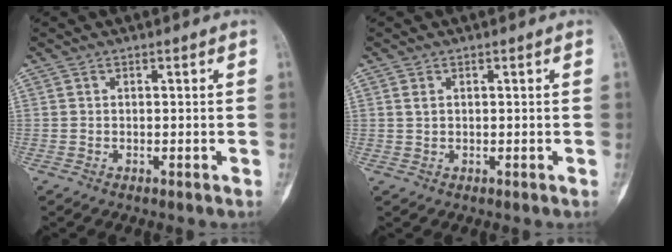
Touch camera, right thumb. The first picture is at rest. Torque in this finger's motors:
{"motor_torque": [-0.18, 0.57, 0.14, 0.09, -0.05]}